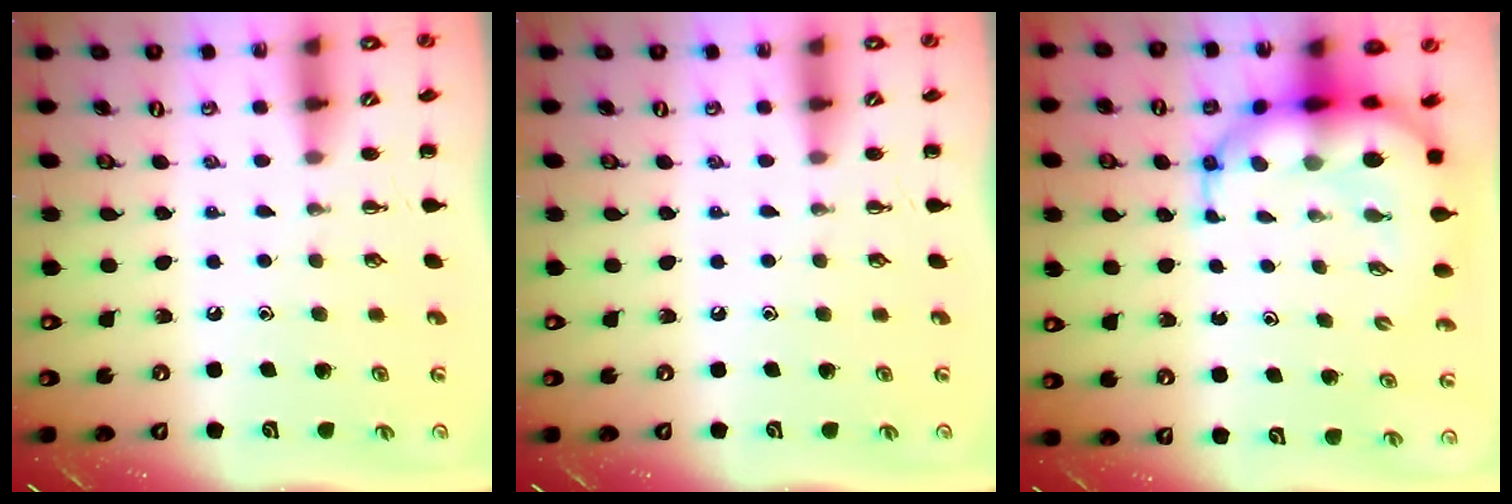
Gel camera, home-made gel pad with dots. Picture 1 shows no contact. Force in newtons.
{"total": 0.0}
{"total": 12.0, "press": 11.5, "slide": 3.5}